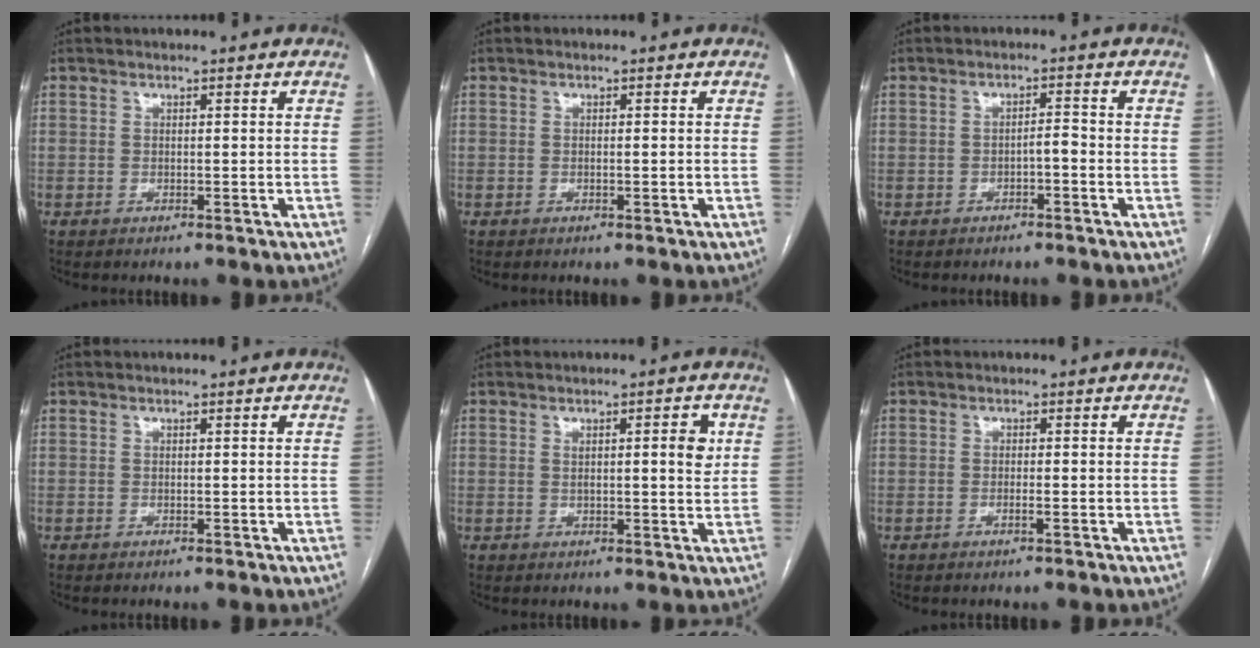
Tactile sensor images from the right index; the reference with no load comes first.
{"total": 0.6, "force": [-0.2, -0.1, 0.6], "torque": [-0.008, 0.000, -0.001]}
{"total": 1.9, "force": [-0.9, 0.4, 1.6], "torque": [-0.021, 0.004, -0.016]}
{"total": 0.0}
{"total": 4.2, "force": [1.2, 0.9, 3.9], "torque": [-0.057, -0.001, 0.015]}
{"total": 1.2, "force": [-0.5, -0.1, 1.0], "torque": [-0.021, -0.001, -0.009]}